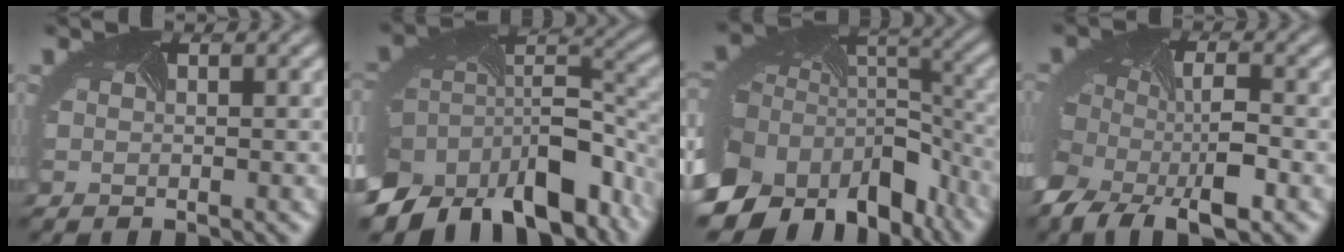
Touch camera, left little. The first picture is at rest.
{"total": 18.0, "force": [-9.7, 10.7, 10.7], "torque": [-0.230, -0.049, -0.121]}
{"total": 19.8, "force": [-10.0, 12.9, 11.2], "torque": [-0.245, -0.048, -0.105]}
{"total": 10.7, "force": [-5.3, 5.9, 7.2], "torque": [-0.141, -0.042, -0.073]}